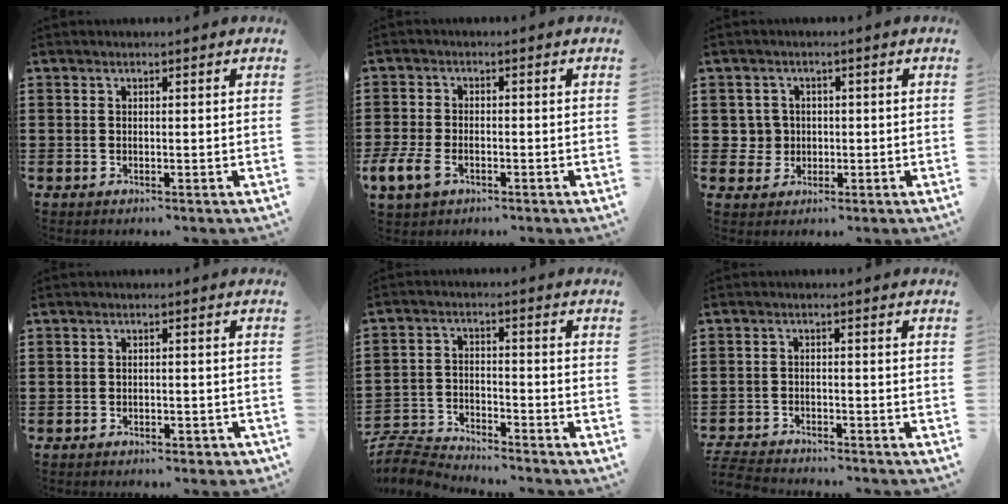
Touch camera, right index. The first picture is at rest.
{"total": 3.9, "force": [-1.9, 2.2, 2.6], "torque": [-0.080, -0.007, -0.044]}
{"total": 3.3, "force": [-0.3, 3.2, 0.6], "torque": [-0.036, 0.004, -0.011]}
{"total": 1.6, "force": [-1.5, 0.4, 0.2], "torque": [-0.011, -0.001, -0.031]}
{"total": 5.8, "force": [-5.7, 0.7, 0.6], "torque": [-0.029, 0.004, -0.119]}
{"total": 3.6, "force": [-3.6, 0.2, 0.3], "torque": [-0.016, -0.005, -0.078]}